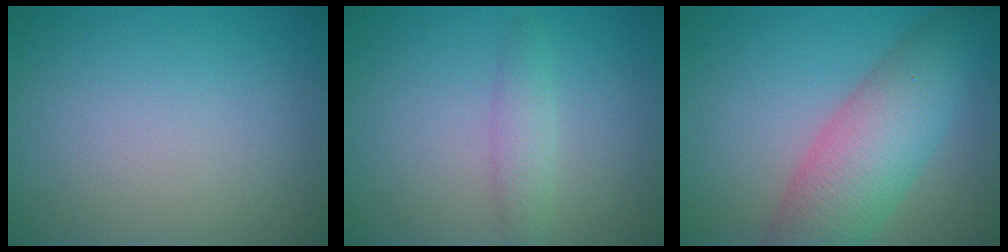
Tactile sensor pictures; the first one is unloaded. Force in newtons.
{"total": 1.8, "press": 1.8, "slide": 0.0}
{"total": 7.8, "press": 7.8, "slide": 0.3}